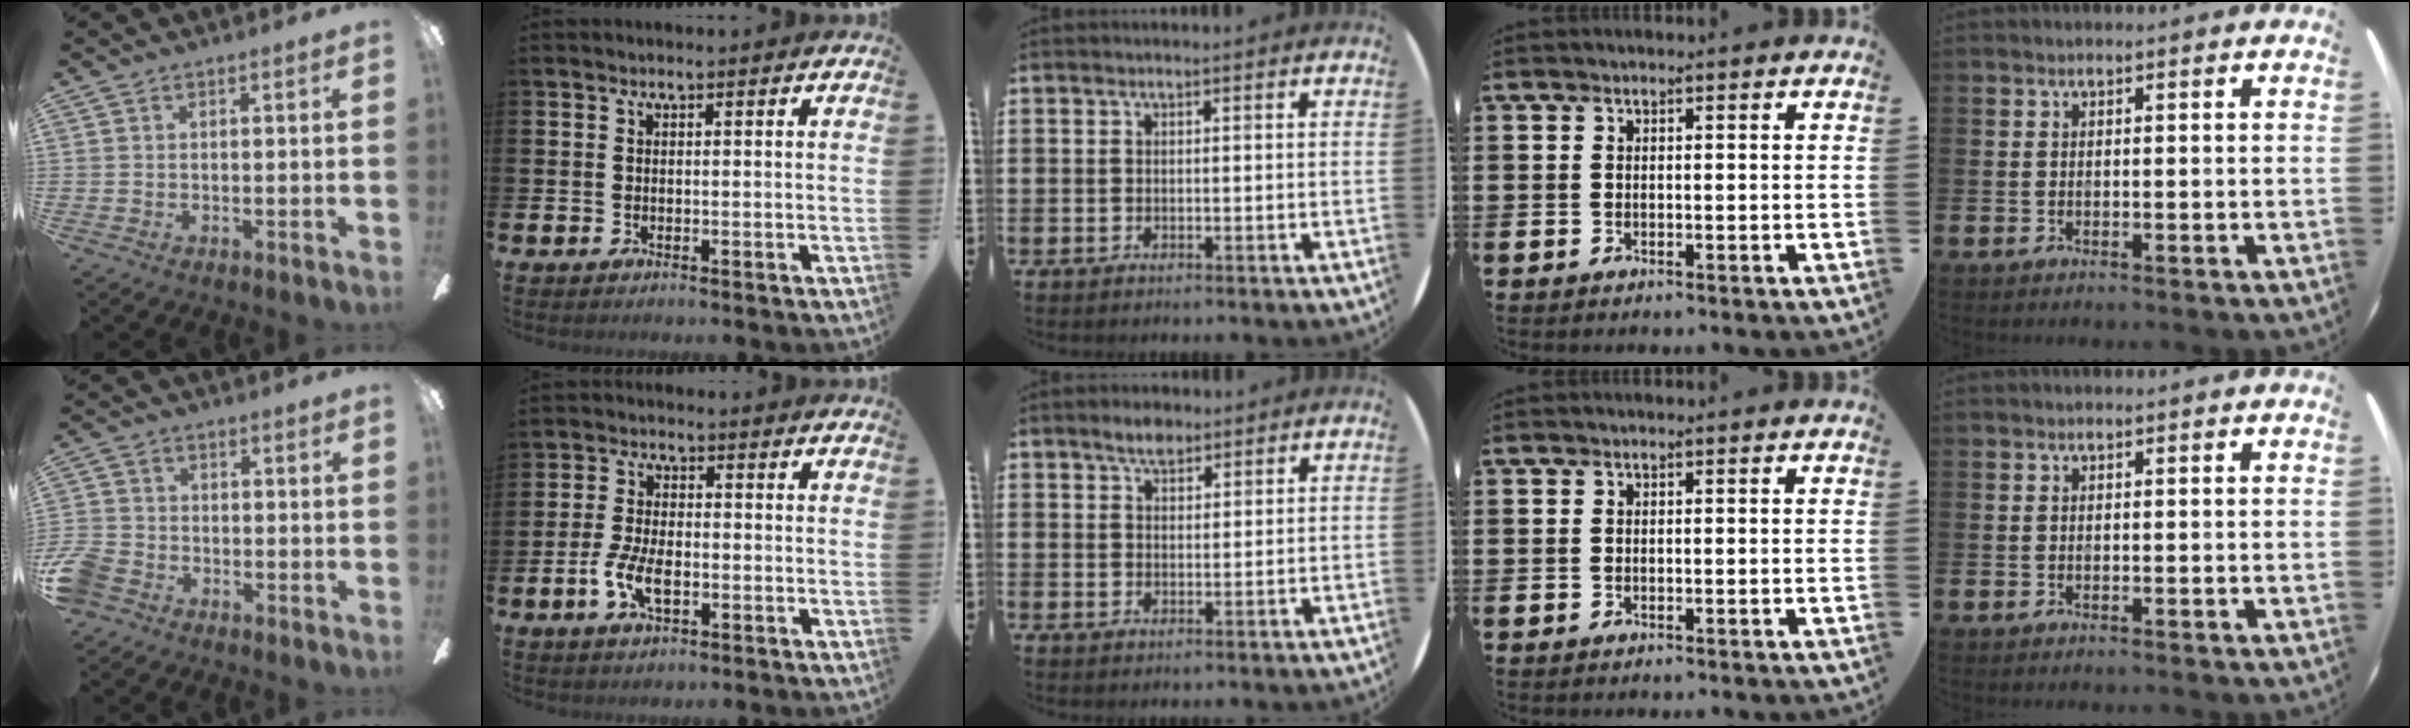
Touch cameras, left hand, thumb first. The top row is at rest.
{"thumb": {"total": 6.7, "force": [-3.9, 4.6, 2.8], "torque": [-0.071, 0.021, -0.077]}, "index": {"total": 5.4, "force": [-1.6, 2.5, 4.5], "torque": [-0.088, 0.002, -0.030]}, "middle": {"total": 3.0, "force": [2.5, 1.3, 1.2], "torque": [-0.017, 0.003, 0.045]}}